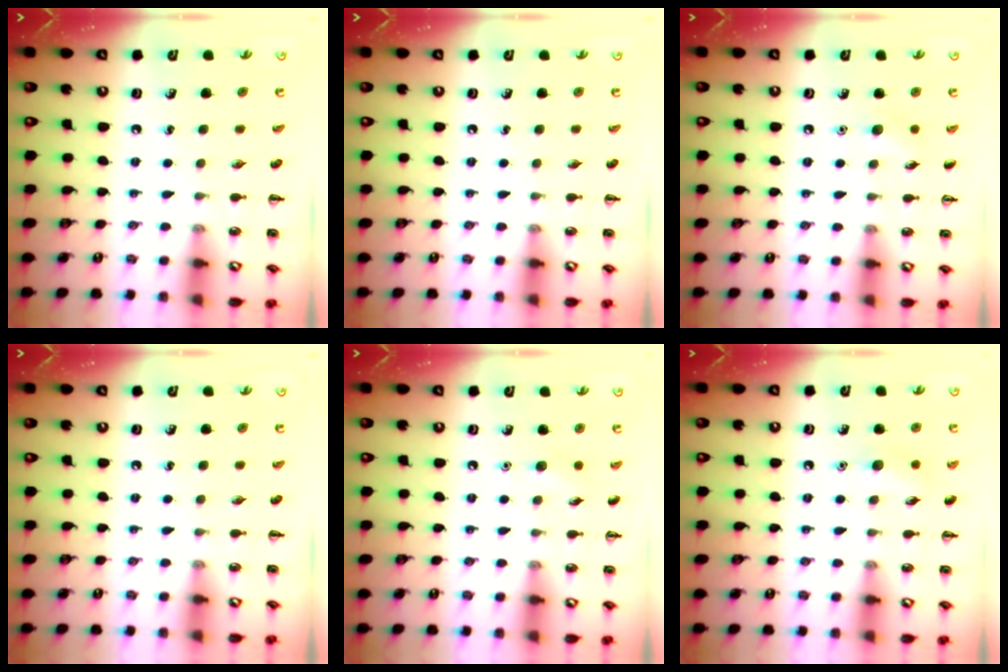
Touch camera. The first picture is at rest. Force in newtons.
{"total": 0.0}
{"total": 5.1, "press": 4.9, "slide": 1.4}
{"total": 0.0}
{"total": 4.2, "press": 4.0, "slide": 1.3}
{"total": 6.6, "press": 6.4, "slide": 1.6}